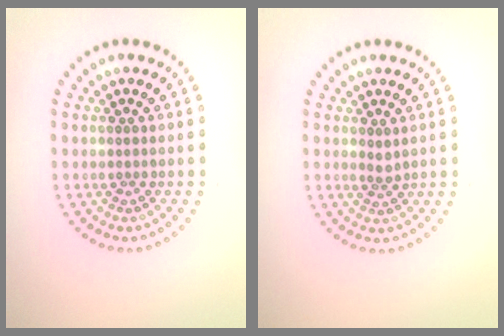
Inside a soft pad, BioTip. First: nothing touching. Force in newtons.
{"total": 1.0, "press": 0.7, "slide": 0.7}